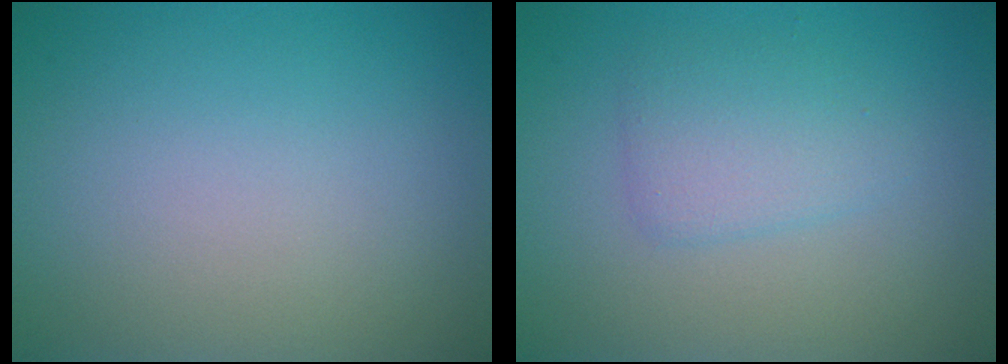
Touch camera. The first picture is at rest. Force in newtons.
{"total": 2.5, "press": 2.5, "slide": 0.1}